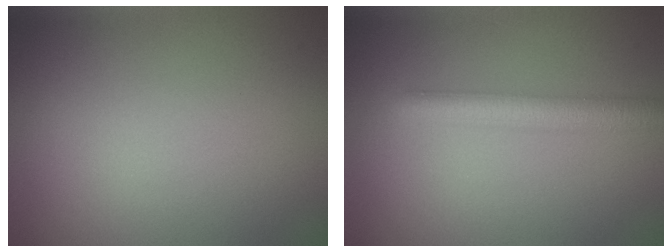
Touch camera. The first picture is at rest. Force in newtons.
{"total": 3.9, "press": 3.9, "slide": 0.0}